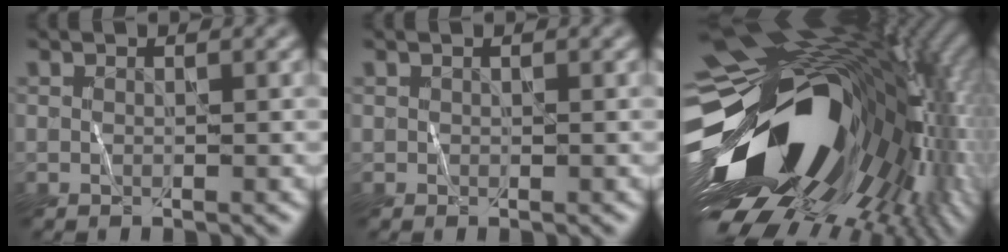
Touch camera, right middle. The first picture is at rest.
{"total": 0.0}
{"total": 19.9, "force": [-0.6, 11.6, 16.1], "torque": [-0.286, -0.051, -0.003]}